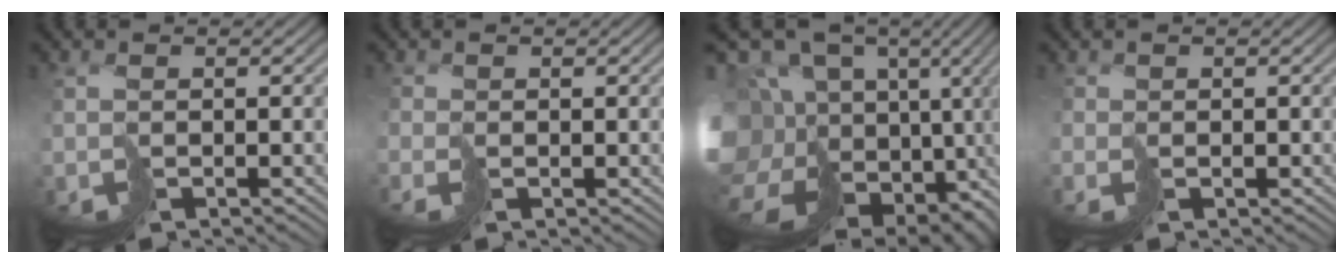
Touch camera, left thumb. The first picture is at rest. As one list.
[{"total": 1.2, "force": [0.2, -0.5, -1.1], "torque": [0.028, 0.004, 0.003]}, {"total": 17.2, "force": [-2.2, 13.0, 11.0], "torque": [-0.241, -0.014, -0.009]}, {"total": 1.1, "force": [0.3, -0.1, -1.0], "torque": [0.027, 0.000, 0.005]}]